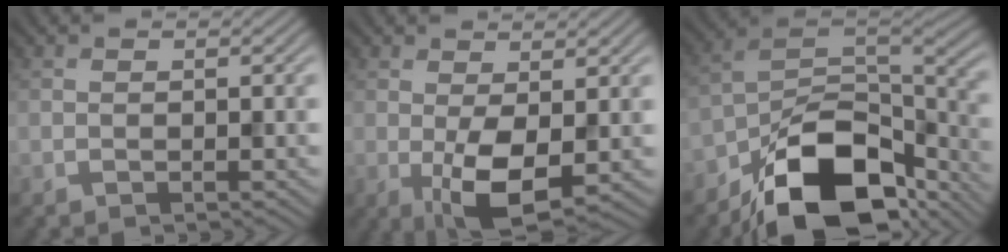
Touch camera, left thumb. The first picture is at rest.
{"total": 5.8, "force": [-0.3, 2.5, 5.2], "torque": [-0.103, -0.005, -0.002]}
{"total": 15.7, "force": [-10.1, 7.5, 9.3], "torque": [-0.172, -0.020, -0.182]}